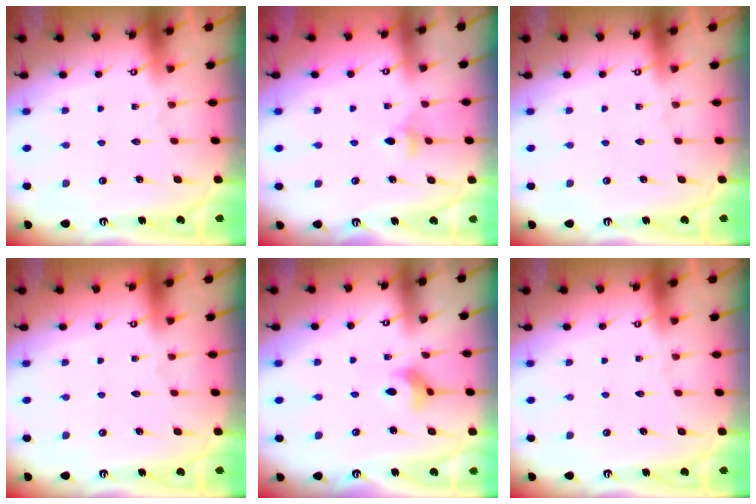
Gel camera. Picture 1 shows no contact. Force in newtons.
{"total": 3.8, "press": 3.7, "slide": 0.8}
{"total": 0.0}
{"total": 0.0}
{"total": 4.5, "press": 4.4, "slide": 0.6}
{"total": 0.0}